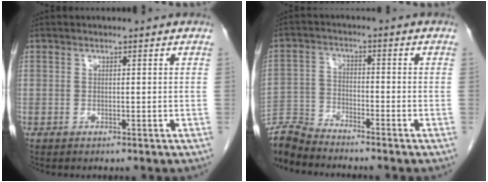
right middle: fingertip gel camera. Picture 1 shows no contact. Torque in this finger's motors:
{"motor_torque": [0.41, -1.21, -0.01, 0.03]}